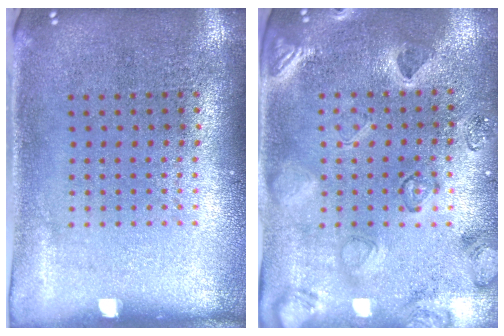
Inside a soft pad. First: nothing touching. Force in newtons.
{"total": 2.3, "press": 2.1, "slide": 1.0}